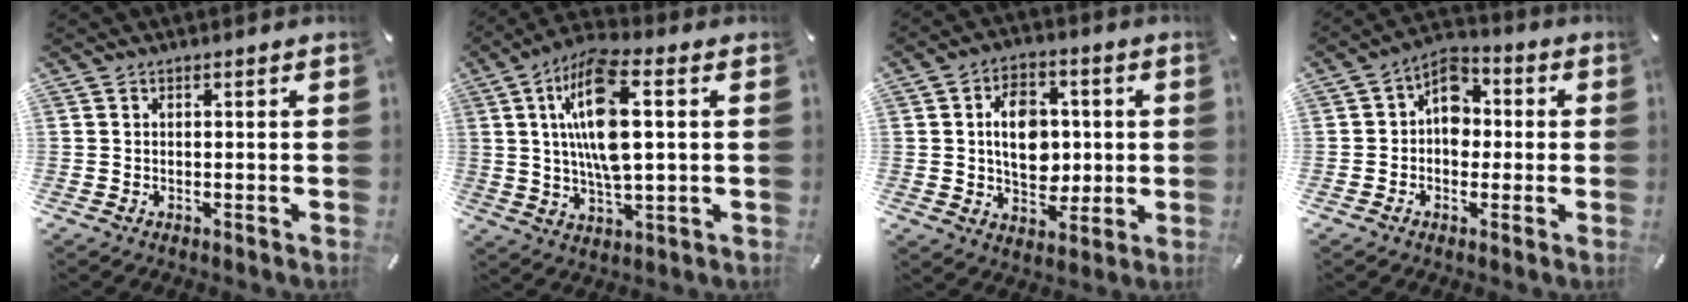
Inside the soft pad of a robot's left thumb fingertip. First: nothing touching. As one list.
[{"total": 15.7, "force": [3.1, 6.0, 14.2], "torque": [-0.293, -0.004, 0.047]}, {"total": 11.1, "force": [0.6, 8.5, 7.1], "torque": [-0.101, 0.007, 0.010]}, {"total": 7.5, "force": [0.0, 6.1, 4.3], "torque": [-0.064, 0.012, -0.002]}]